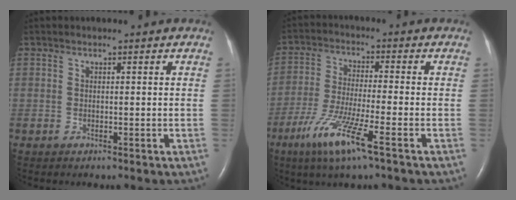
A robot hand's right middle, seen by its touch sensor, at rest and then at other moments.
{"total": 9.9, "force": [-5.4, 0.1, 8.3], "torque": [-0.167, -0.026, -0.103]}